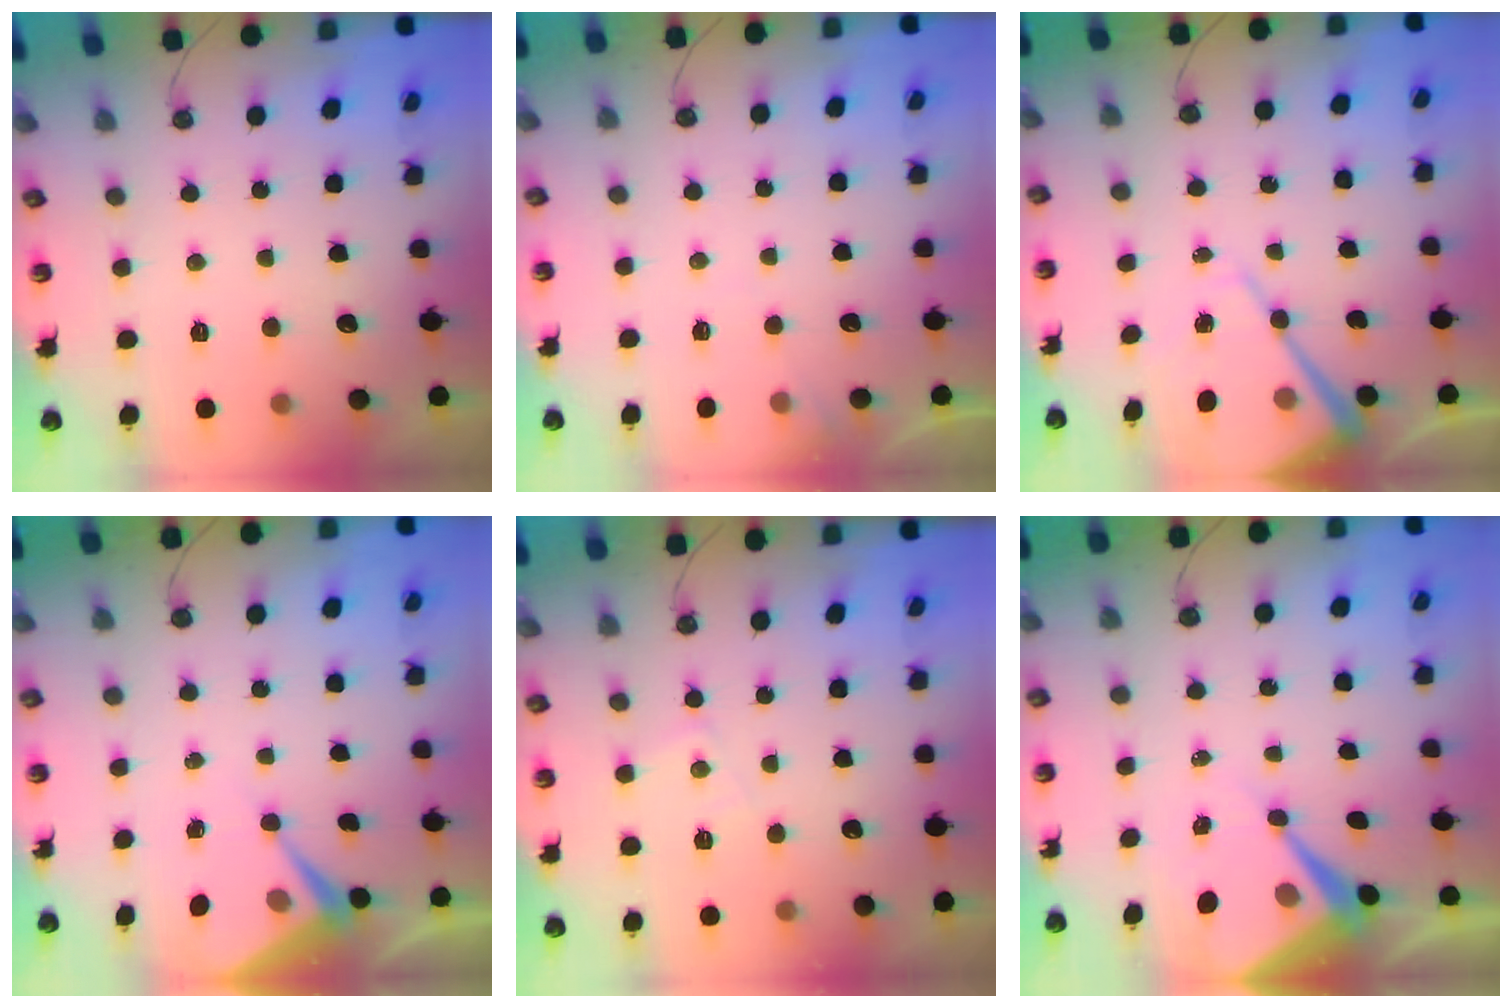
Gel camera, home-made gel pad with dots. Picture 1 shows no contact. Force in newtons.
{"total": 4.7, "press": 4.6, "slide": 0.5}
{"total": 11.5, "press": 11.4, "slide": 1.1}
{"total": 6.3, "press": 6.3, "slide": 0.7}
{"total": 5.5, "press": 5.4, "slide": 0.8}
{"total": 8.0, "press": 8.0, "slide": 0.6}